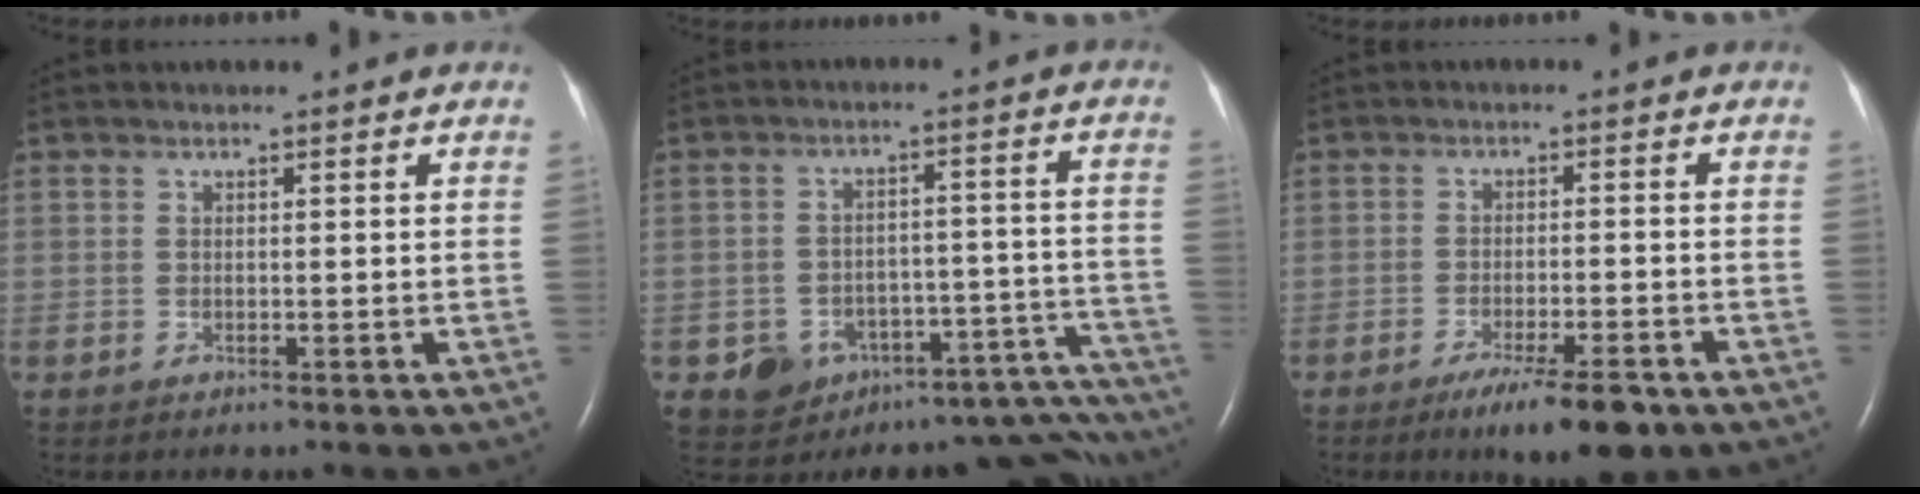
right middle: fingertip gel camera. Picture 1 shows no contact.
{"total": 17.3, "force": [-14.5, 7.5, 5.9], "torque": [-0.031, 0.064, -0.172]}
{"total": 8.1, "force": [-5.4, 1.1, 5.9], "torque": [-0.093, -0.015, -0.084]}